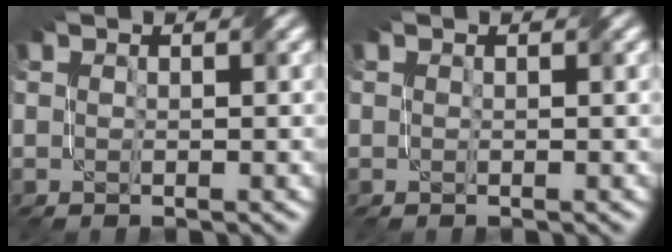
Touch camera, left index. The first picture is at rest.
{"total": 0.0}